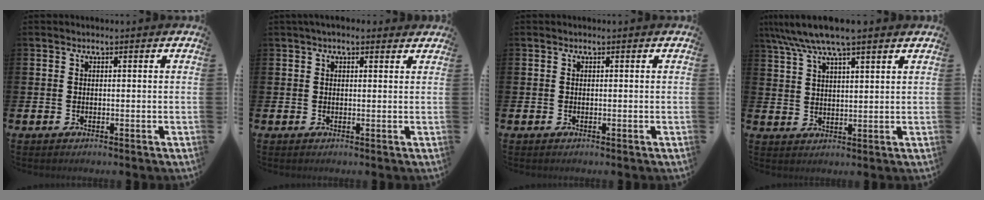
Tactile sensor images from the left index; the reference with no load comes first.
{"total": 1.7, "force": [1.4, 0.5, 0.7], "torque": [-0.011, 0.003, 0.024]}
{"total": 0.0}
{"total": 7.5, "force": [6.2, 1.2, 4.0], "torque": [-0.087, -0.015, 0.111]}